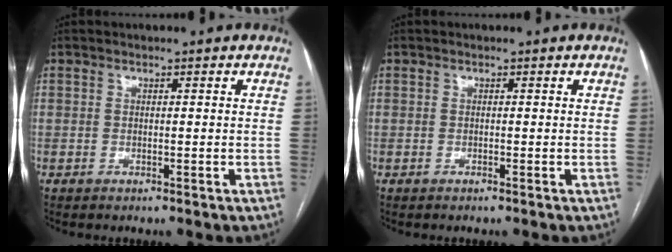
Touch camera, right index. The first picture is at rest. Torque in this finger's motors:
{"motor_torque": [-0.14, -0.14, -0.02, 0.00]}